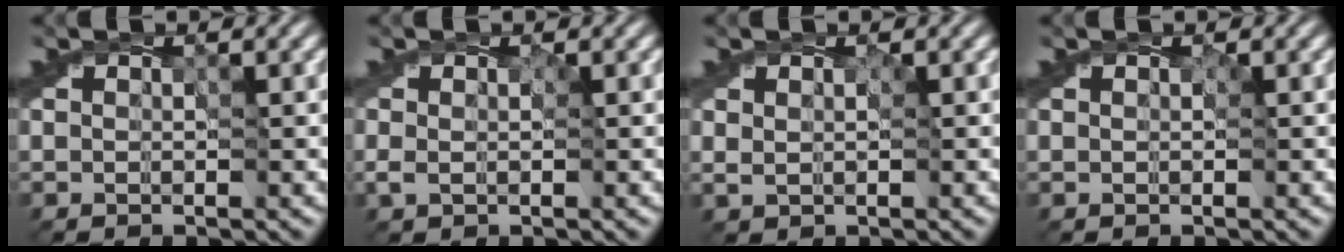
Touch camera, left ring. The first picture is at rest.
{"total": 0.8, "force": [-0.1, 0.6, 0.6], "torque": [-0.016, 0.004, -0.007]}
{"total": 0.9, "force": [0.2, 0.8, 0.5], "torque": [-0.012, 0.002, 0.002]}
{"total": 0.0}